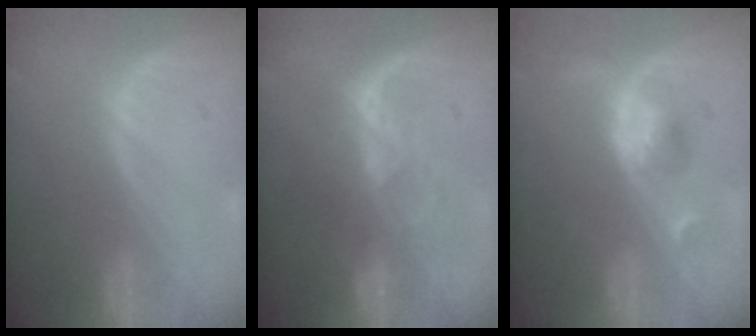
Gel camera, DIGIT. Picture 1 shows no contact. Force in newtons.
{"total": 6.4, "press": 5.9, "slide": 2.6}
{"total": 5.2, "press": 4.8, "slide": 2.0}